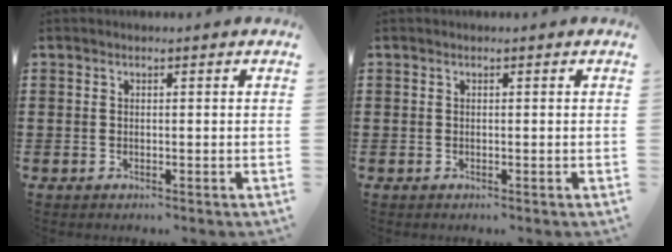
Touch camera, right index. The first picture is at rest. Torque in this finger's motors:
{"motor_torque": [0.02, 0.02, 0.00, 0.00]}